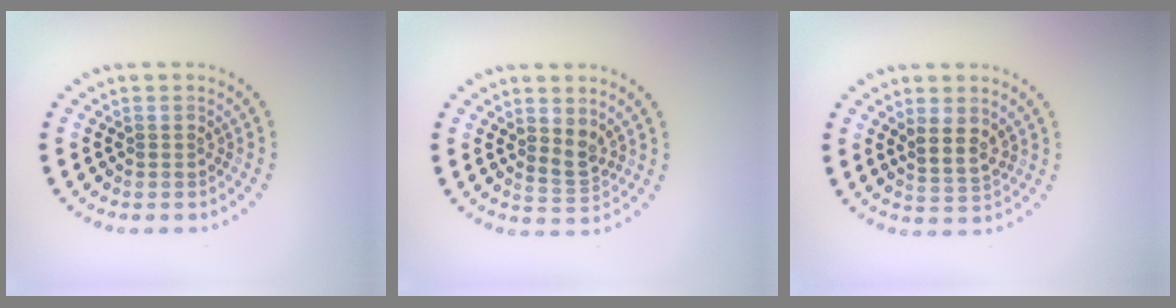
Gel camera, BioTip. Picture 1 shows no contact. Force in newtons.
{"total": 2.0, "press": 1.6, "slide": 1.2}
{"total": 2.3, "press": 1.9, "slide": 1.2}